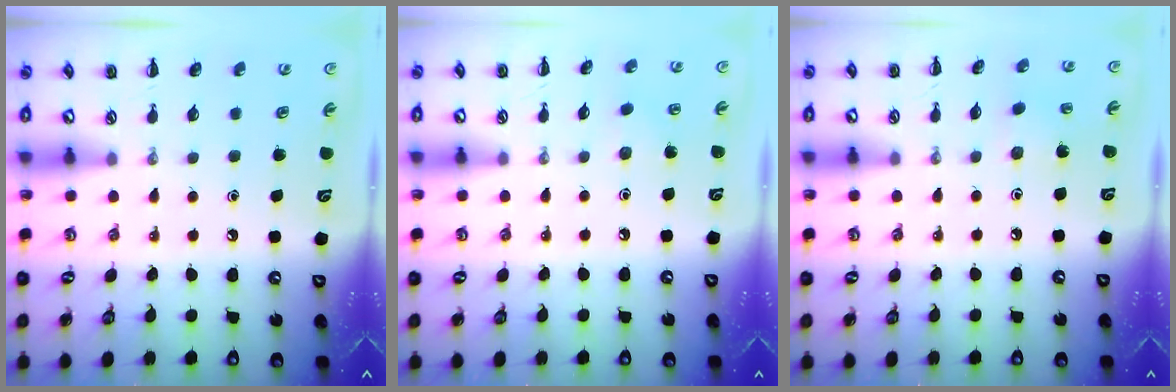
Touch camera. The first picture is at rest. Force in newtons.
{"total": 3.0, "press": 2.9, "slide": 0.9}
{"total": 2.2, "press": 2.1, "slide": 0.7}